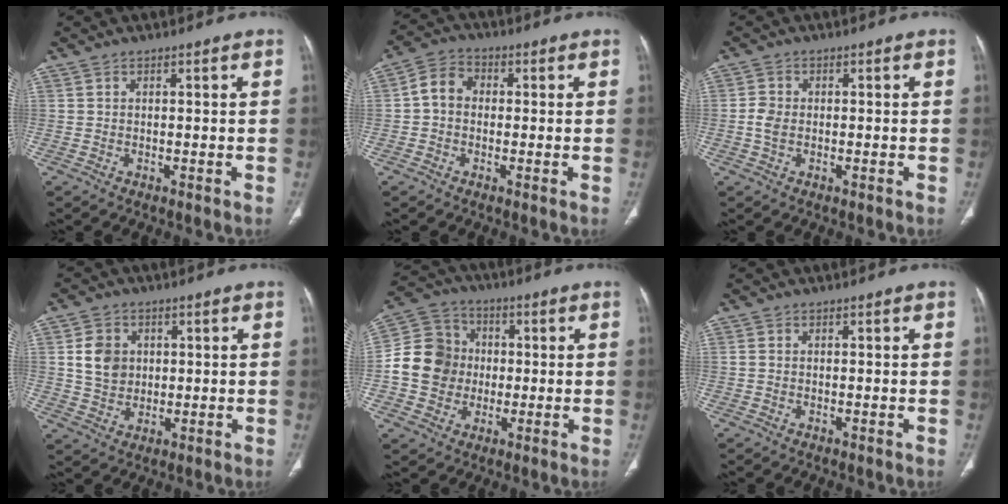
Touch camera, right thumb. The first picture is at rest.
{"total": 5.5, "force": [-0.1, 4.4, 3.2], "torque": [-0.045, 0.018, -0.015]}
{"total": 2.7, "force": [-0.4, 1.9, 1.9], "torque": [-0.043, 0.007, -0.012]}
{"total": 6.8, "force": [1.3, 5.7, 3.5], "torque": [-0.042, -0.008, 0.028]}
{"total": 13.0, "force": [-0.7, 11.8, 5.4], "torque": [-0.083, 0.026, -0.018]}
{"total": 0.5, "force": [0.0, 0.4, 0.3], "torque": [-0.008, 0.003, 0.001]}